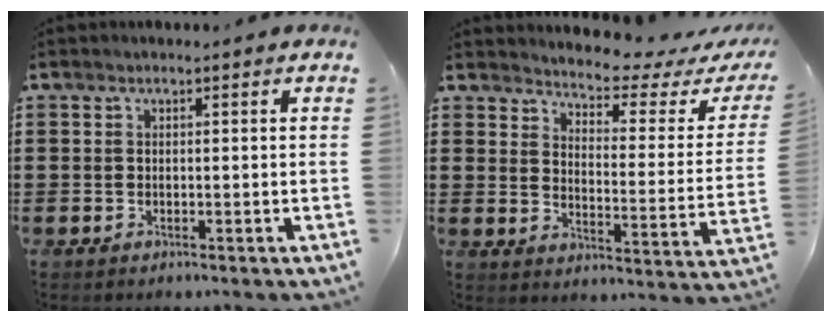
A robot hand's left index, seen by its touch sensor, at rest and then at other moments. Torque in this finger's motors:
{"motor_torque": [2.14, 0.00, 0.17, 0.01]}